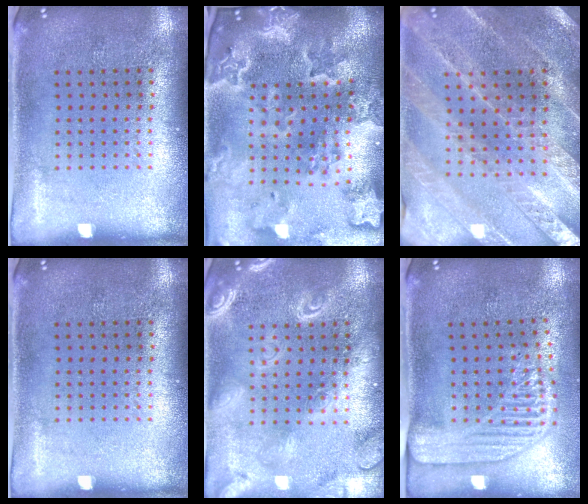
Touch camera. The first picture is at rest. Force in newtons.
{"total": 4.1, "press": 3.5, "slide": 2.2}
{"total": 2.4, "press": 2.4, "slide": 0.4}
{"total": 0.0}
{"total": 3.7, "press": 3.7, "slide": 0.4}
{"total": 2.2, "press": 1.7, "slide": 1.3}